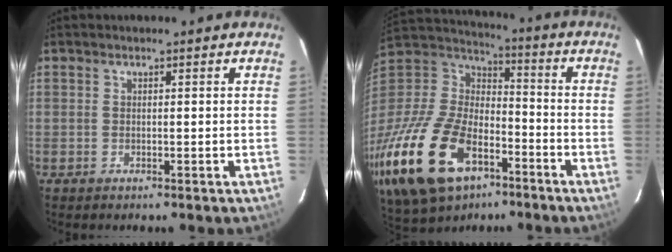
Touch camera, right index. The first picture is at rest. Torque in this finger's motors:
{"motor_torque": [1.21, -0.93, 1.06, 0.21]}